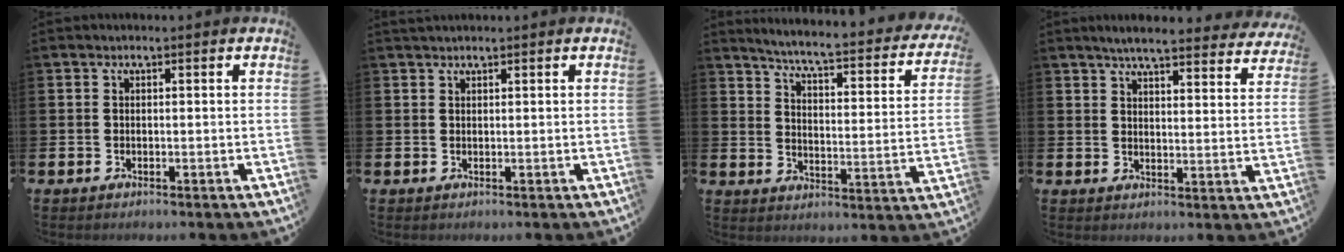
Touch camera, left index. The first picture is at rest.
{"total": 0.9, "force": [0.9, 0.1, 0.2], "torque": [-0.002, 0.001, 0.016]}
{"total": 4.9, "force": [4.3, 0.2, 2.1], "torque": [-0.057, -0.044, 0.062]}
{"total": 5.5, "force": [5.2, 0.3, 1.7], "torque": [-0.038, -0.032, 0.088]}